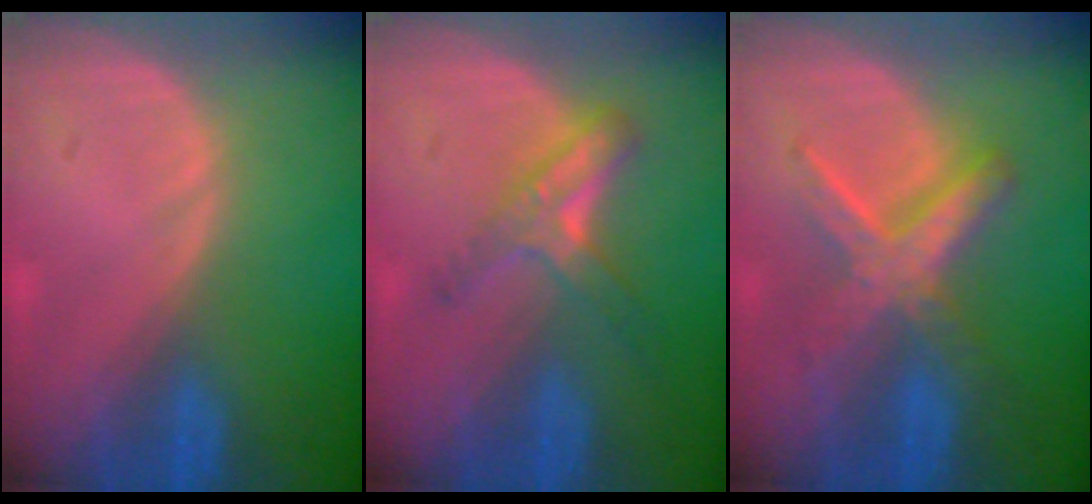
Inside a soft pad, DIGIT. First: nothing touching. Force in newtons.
{"total": 5.4, "press": 4.8, "slide": 2.6}
{"total": 6.4, "press": 6.4, "slide": 0.3}